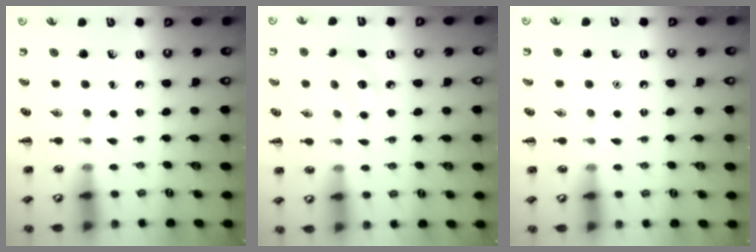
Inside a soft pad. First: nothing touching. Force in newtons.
{"total": 6.2, "press": 6.0, "slide": 1.6}
{"total": 1.6, "press": 1.6, "slide": 0.1}